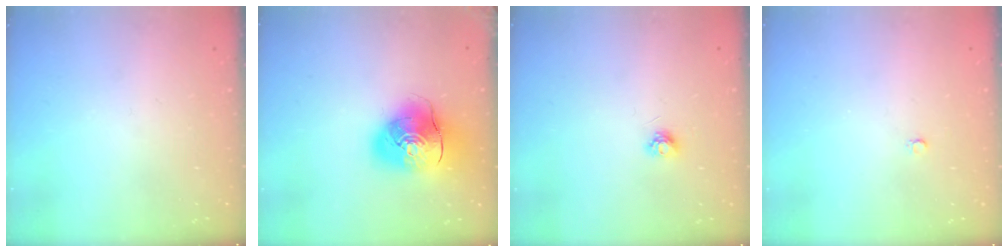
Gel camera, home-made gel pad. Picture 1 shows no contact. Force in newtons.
{"total": 13.9, "press": 13.7, "slide": 2.3}
{"total": 4.4, "press": 4.4, "slide": 0.6}
{"total": 2.0, "press": 2.0, "slide": 0.2}